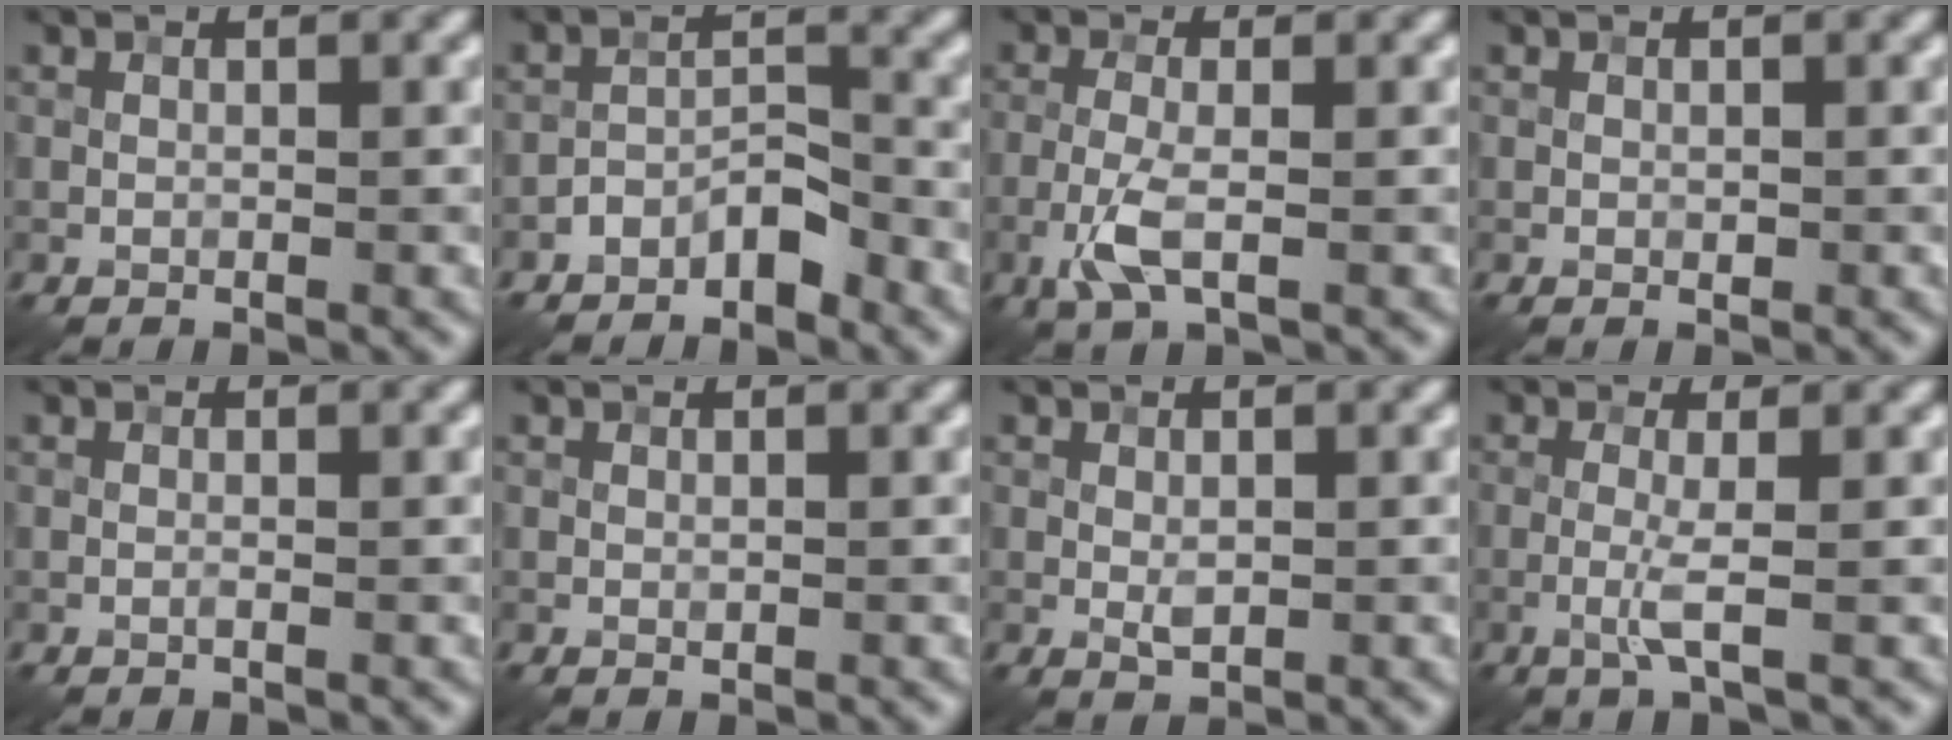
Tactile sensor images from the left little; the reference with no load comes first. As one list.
[{"total": 3.3, "force": [-2.5, 1.3, 1.7], "torque": [-0.026, 0.014, -0.050]}, {"total": 3.4, "force": [-1.3, 1.0, 3.0], "torque": [-0.073, -0.001, -0.032]}, {"total": 0.5, "force": [-0.1, 0.3, 0.4], "torque": [-0.006, 0.000, 0.000]}, {"total": 0.0}, {"total": 0.0}, {"total": 1.3, "force": [0.0, 0.7, 1.0], "torque": [-0.020, -0.001, 0.001]}, {"total": 2.2, "force": [-0.6, 0.1, 2.1], "torque": [-0.049, -0.002, -0.017]}]